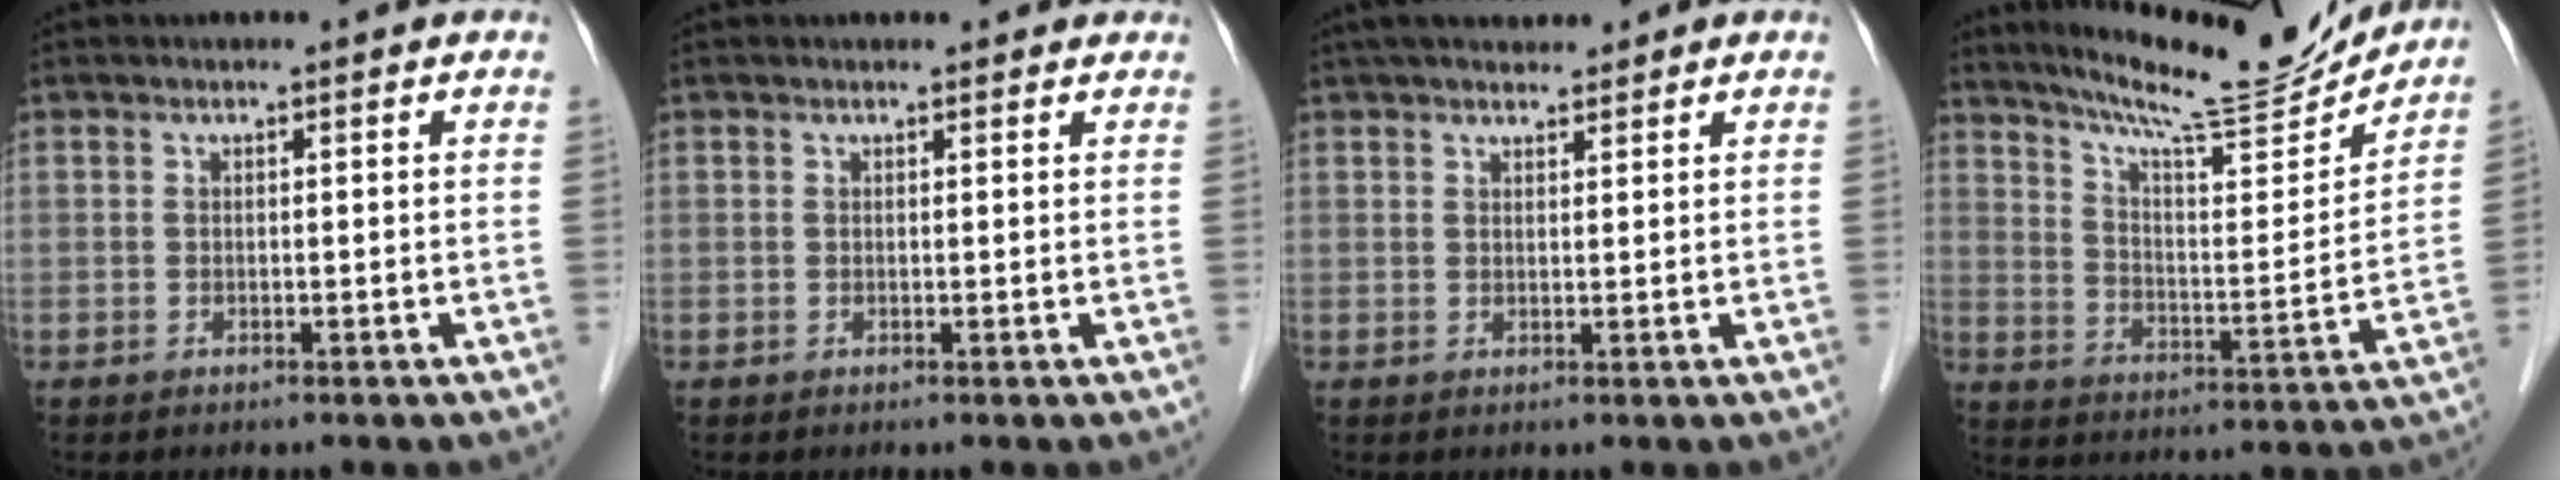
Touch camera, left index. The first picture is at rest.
{"total": 3.2, "force": [2.9, 1.2, 0.7], "torque": [-0.005, 0.015, 0.027]}
{"total": 6.7, "force": [5.7, 1.8, 2.9], "torque": [-0.040, 0.025, 0.092]}
{"total": 18.0, "force": [16.8, 1.0, 6.5], "torque": [-0.112, -0.033, 0.248]}